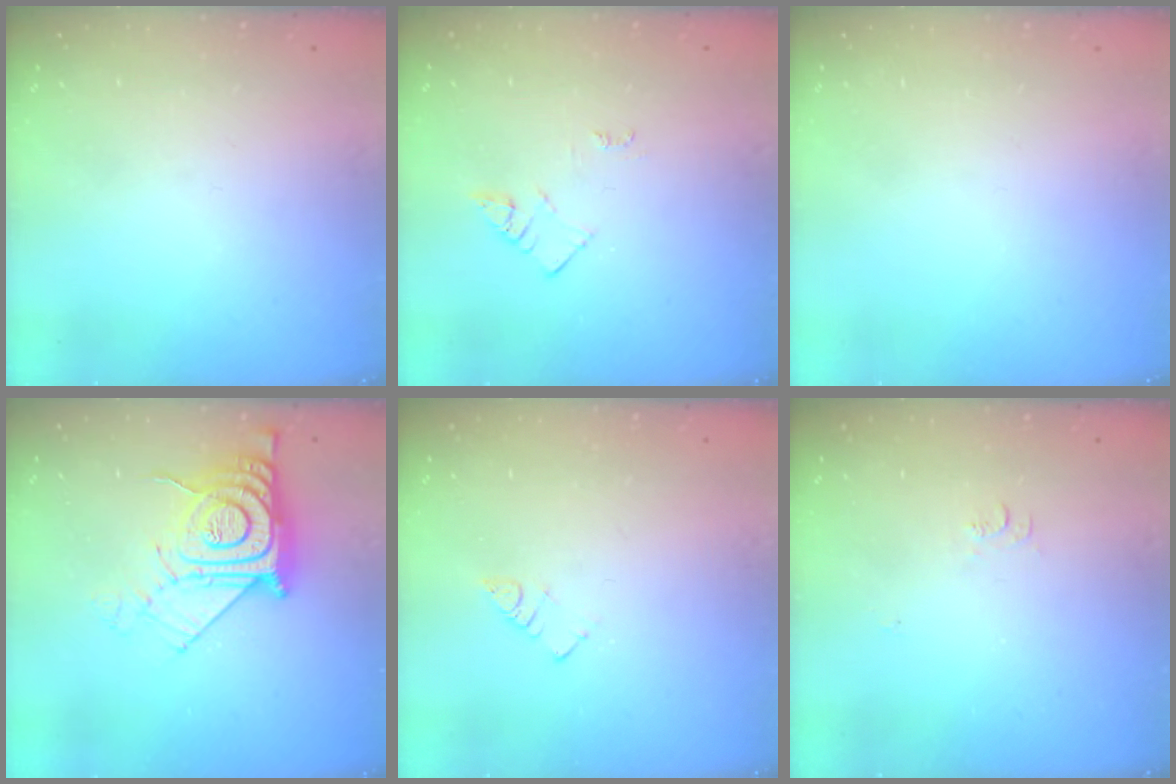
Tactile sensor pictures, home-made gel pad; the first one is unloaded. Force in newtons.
{"total": 3.3, "press": 3.3, "slide": 0.4}
{"total": 1.6, "press": 1.6, "slide": 0.1}
{"total": 18.7, "press": 18.6, "slide": 1.4}
{"total": 2.7, "press": 2.7, "slide": 0.4}
{"total": 5.8, "press": 5.8, "slide": 0.5}